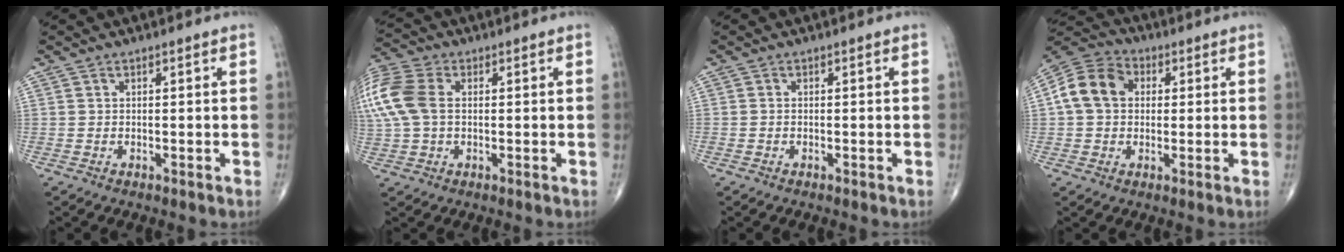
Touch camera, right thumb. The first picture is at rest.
{"total": 15.3, "force": [2.2, 10.5, 10.9], "torque": [-0.295, 0.026, 0.041]}
{"total": 0.0}
{"total": 11.0, "force": [1.5, 8.5, 6.8], "torque": [-0.116, 0.025, 0.017]}